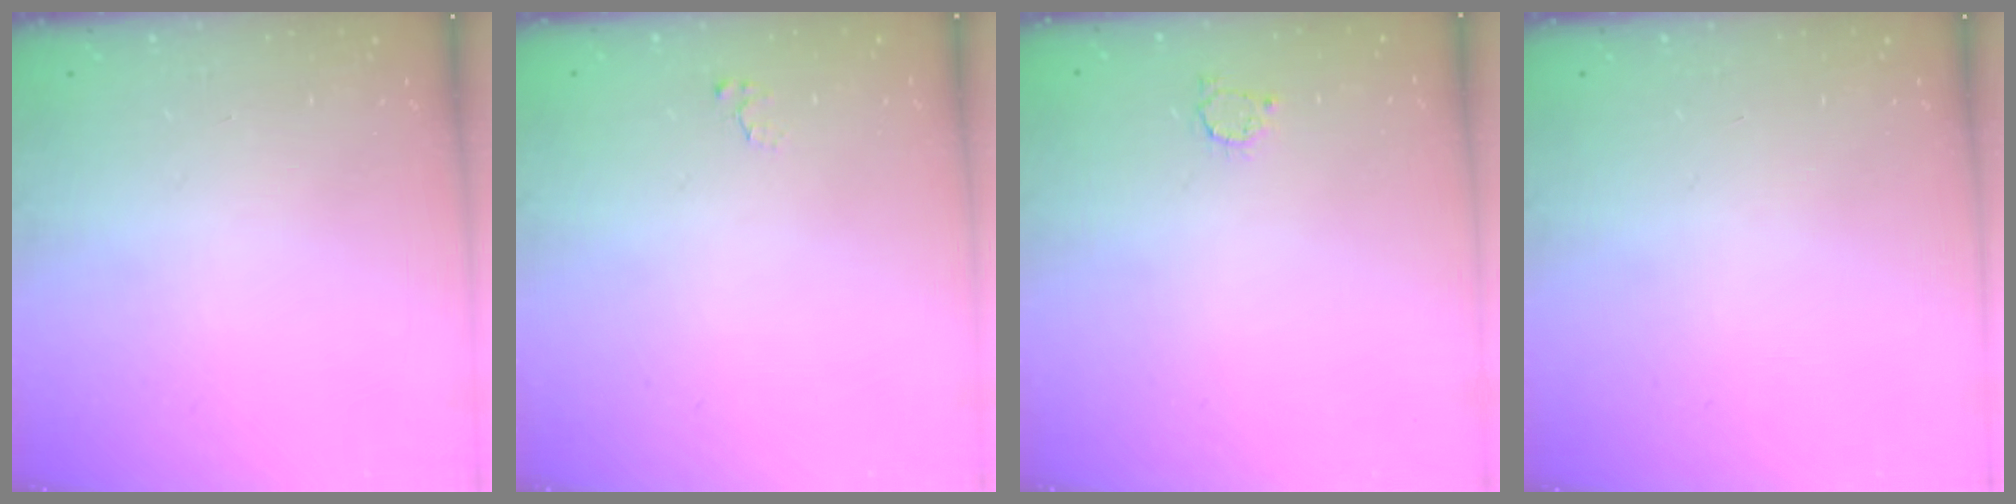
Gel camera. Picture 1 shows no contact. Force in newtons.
{"total": 2.4, "press": 2.4, "slide": 0.2}
{"total": 2.5, "press": 2.5, "slide": 0.4}
{"total": 0.0}